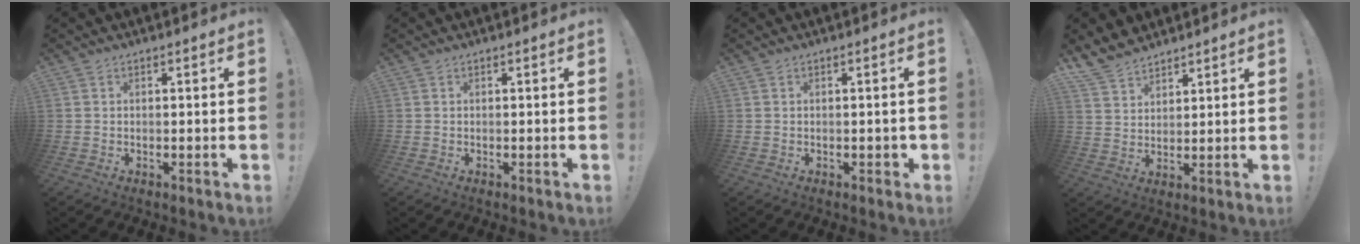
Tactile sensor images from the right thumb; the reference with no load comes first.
{"total": 0.0}
{"total": 1.6, "force": [-0.3, 1.1, 1.0], "torque": [-0.017, 0.006, -0.006]}
{"total": 7.4, "force": [6.4, 3.3, 1.5], "torque": [-0.029, -0.047, 0.125]}